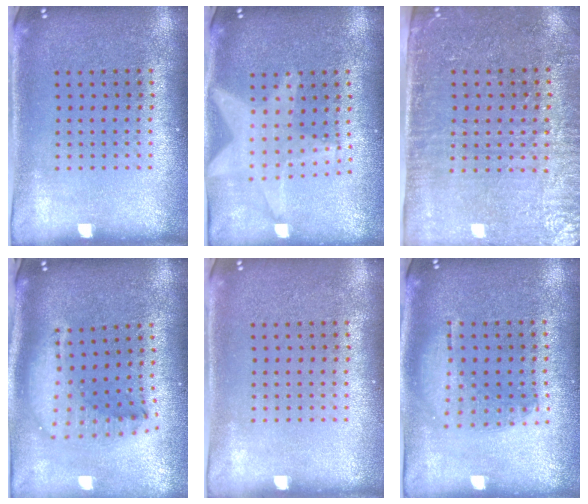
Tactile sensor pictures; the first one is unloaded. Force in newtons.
{"total": 1.3, "press": 1.3, "slide": 0.5}
{"total": 3.4, "press": 3.1, "slide": 1.3}
{"total": 2.1, "press": 1.6, "slide": 1.3}
{"total": 0.0}
{"total": 1.1, "press": 1.0, "slide": 0.6}